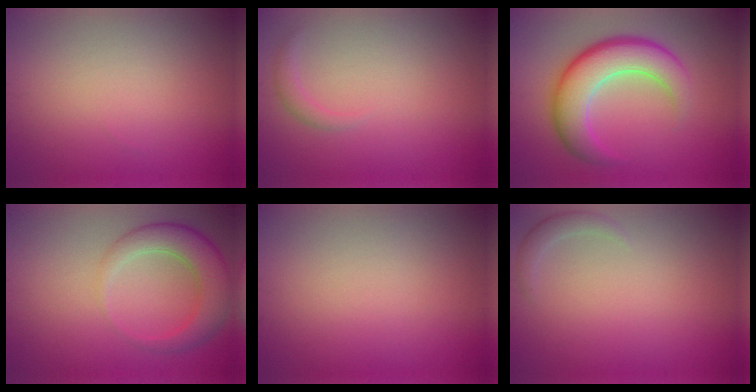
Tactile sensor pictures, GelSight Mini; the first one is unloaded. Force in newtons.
{"total": 1.0, "press": 1.0, "slide": 0.1}
{"total": 7.3, "press": 7.3, "slide": 0.4}
{"total": 4.9, "press": 4.9, "slide": 0.4}
{"total": 0.0}
{"total": 1.2, "press": 1.2, "slide": 0.2}